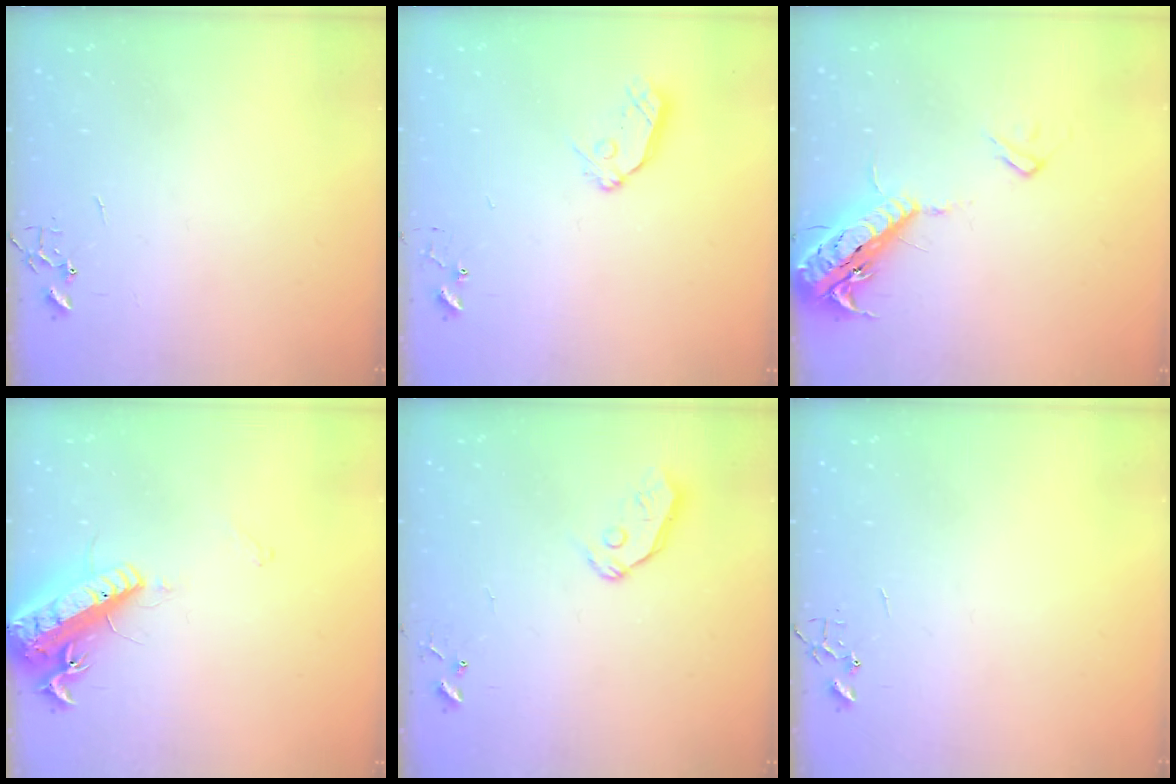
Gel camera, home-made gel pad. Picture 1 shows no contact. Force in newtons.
{"total": 8.4, "press": 8.4, "slide": 0.7}
{"total": 18.4, "press": 18.0, "slide": 4.0}
{"total": 16.3, "press": 15.9, "slide": 3.8}
{"total": 6.8, "press": 6.8, "slide": 0.7}
{"total": 0.0}